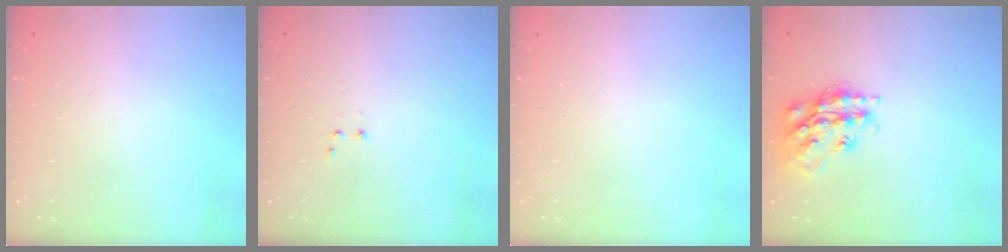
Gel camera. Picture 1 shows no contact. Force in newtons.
{"total": 3.0, "press": 2.9, "slide": 0.7}
{"total": 0.0}
{"total": 17.4, "press": 17.4, "slide": 1.4}